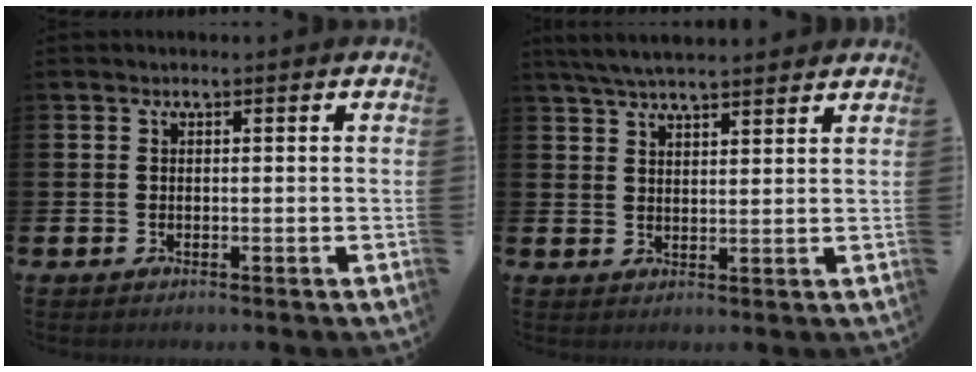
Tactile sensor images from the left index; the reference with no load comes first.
{"total": 5.2, "force": [4.9, 0.6, 1.6], "torque": [-0.046, -0.010, 0.092]}